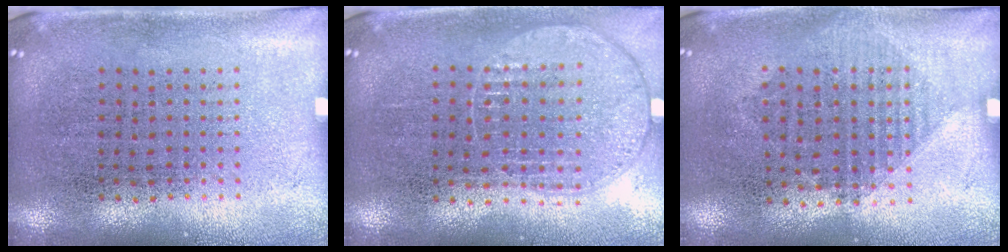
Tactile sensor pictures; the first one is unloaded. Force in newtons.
{"total": 1.0, "press": 0.9, "slide": 0.3}
{"total": 1.0, "press": 0.9, "slide": 0.4}